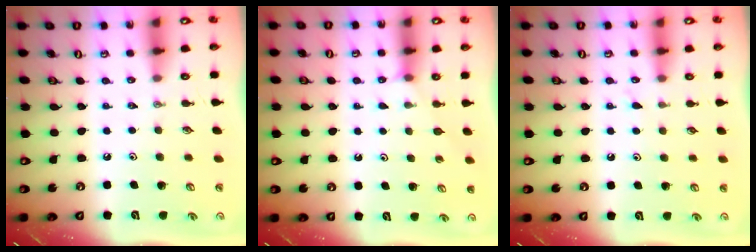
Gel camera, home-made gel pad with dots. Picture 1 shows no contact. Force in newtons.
{"total": 4.2, "press": 4.1, "slide": 0.5}
{"total": 5.4, "press": 5.4, "slide": 0.7}